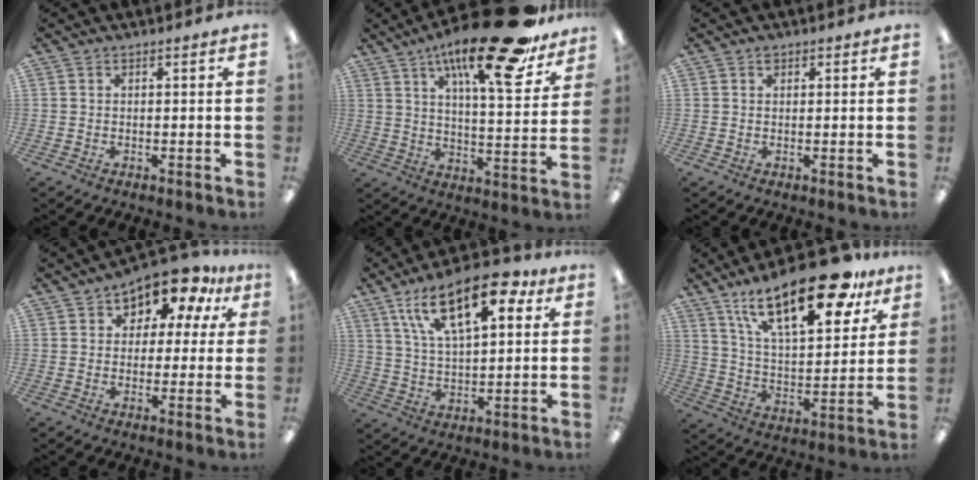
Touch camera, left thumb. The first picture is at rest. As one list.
[{"total": 22.9, "force": [15.6, 5.5, 15.9], "torque": [-0.246, -0.091, 0.245]}, {"total": 0.9, "force": [0.6, 0.6, 0.5], "torque": [-0.010, 0.002, 0.010]}, {"total": 9.9, "force": [7.6, 4.9, 4.1], "torque": [-0.070, -0.056, 0.137]}, {"total": 18.8, "force": [9.8, 8.5, 13.5], "torque": [-0.214, -0.024, 0.164]}, {"total": 24.2, "force": [15.6, 9.4, 16.0], "torque": [-0.252, -0.080, 0.261]}]